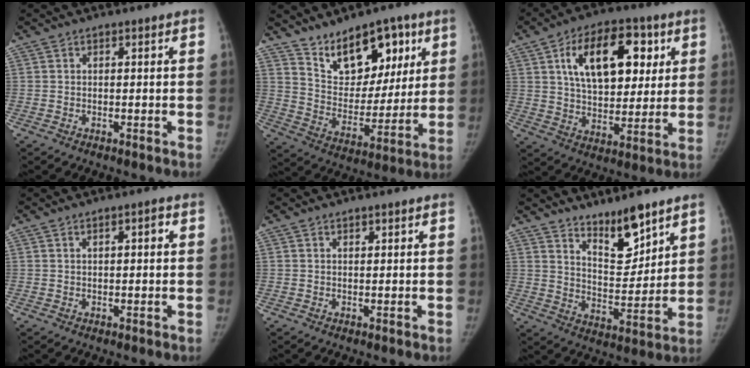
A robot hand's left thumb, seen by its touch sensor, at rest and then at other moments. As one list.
[{"total": 16.2, "force": [9.8, 9.2, 9.0], "torque": [-0.088, -0.054, 0.174]}, {"total": 18.9, "force": [6.5, 10.9, 14.0], "torque": [-0.176, -0.011, 0.106]}, {"total": 2.2, "force": [0.6, 0.8, 2.0], "torque": [-0.028, 0.005, 0.009]}, {"total": 0.7, "force": [0.5, 0.3, 0.3], "torque": [-0.002, -0.003, 0.008]}, {"total": 10.2, "force": [7.6, 3.4, 5.9], "torque": [-0.072, -0.070, 0.141]}]